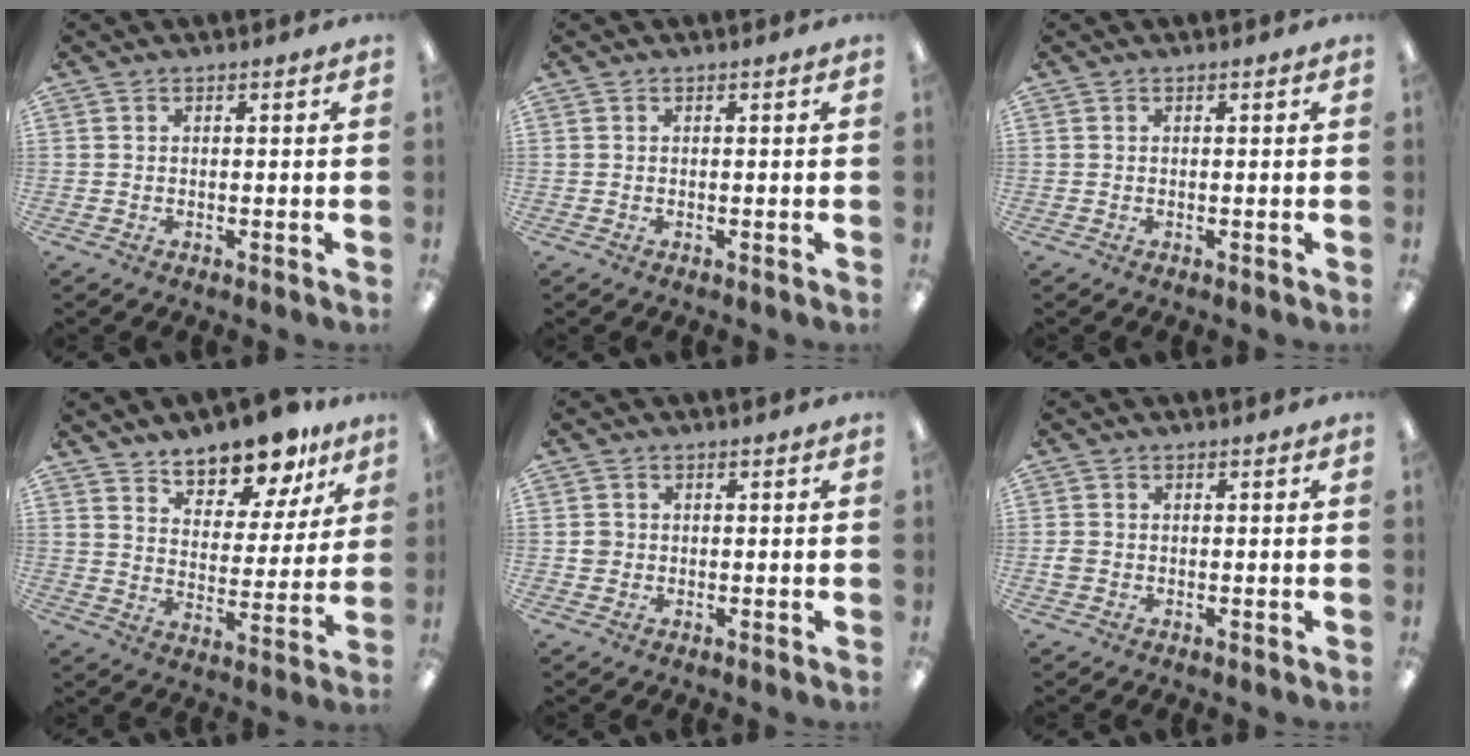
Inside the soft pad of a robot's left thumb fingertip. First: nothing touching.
{"total": 0.0}
{"total": 0.0}
{"total": 13.1, "force": [11.3, 4.8, 4.5], "torque": [-0.058, -0.082, 0.203]}
{"total": 1.9, "force": [-0.1, 1.9, 0.4], "torque": [-0.008, 0.004, -0.004]}
{"total": 1.7, "force": [-0.4, 1.4, 0.7], "torque": [-0.012, 0.003, -0.007]}